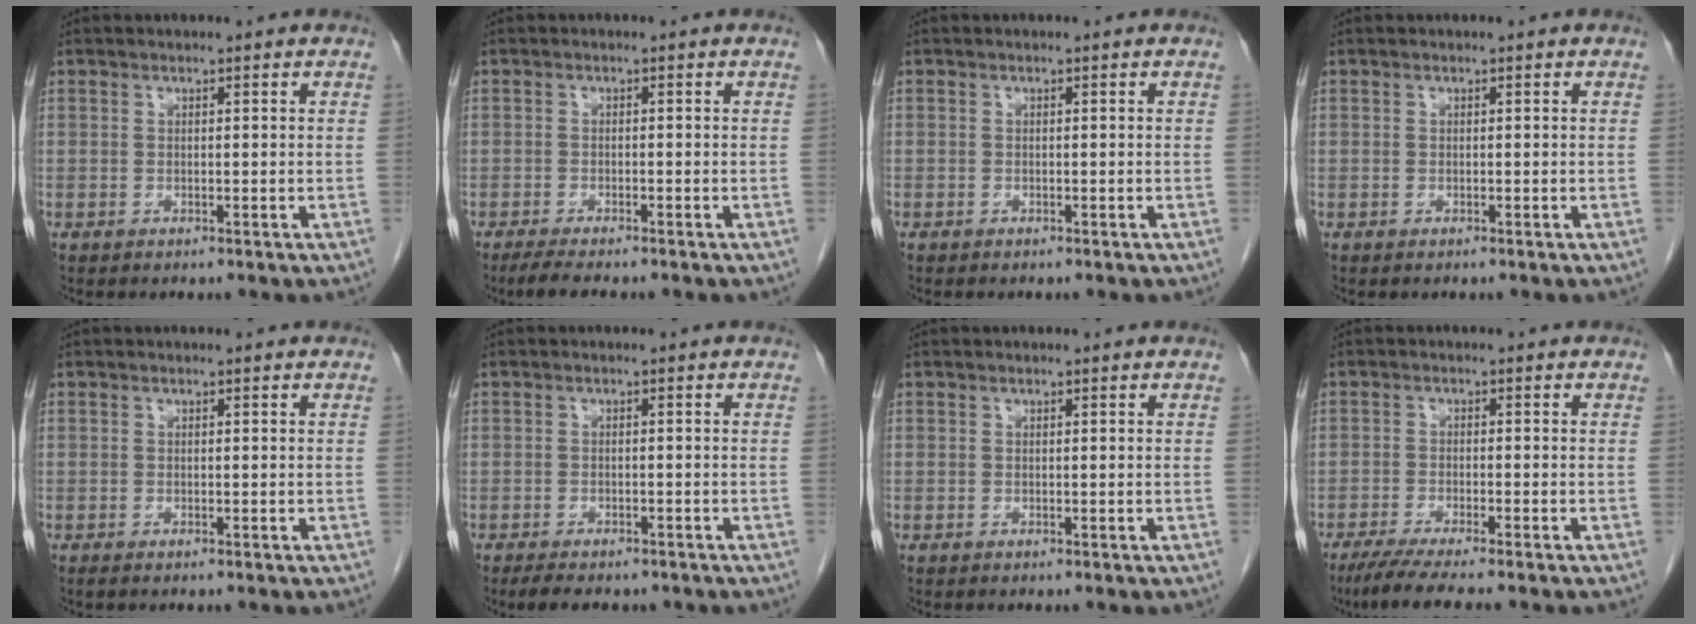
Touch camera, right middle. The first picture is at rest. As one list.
[{"total": 4.6, "force": [-3.7, 0.6, 2.5], "torque": [-0.042, -0.010, -0.057]}, {"total": 0.0}, {"total": 0.0}, {"total": 0.6, "force": [-0.5, 0.1, 0.3], "torque": [-0.007, -0.002, -0.008]}, {"total": 6.6, "force": [-5.3, 2.5, 3.0], "torque": [-0.039, -0.006, -0.067]}, {"total": 0.0}, {"total": 7.3, "force": [-6.0, -0.1, 4.3], "torque": [-0.063, -0.019, -0.095]}]